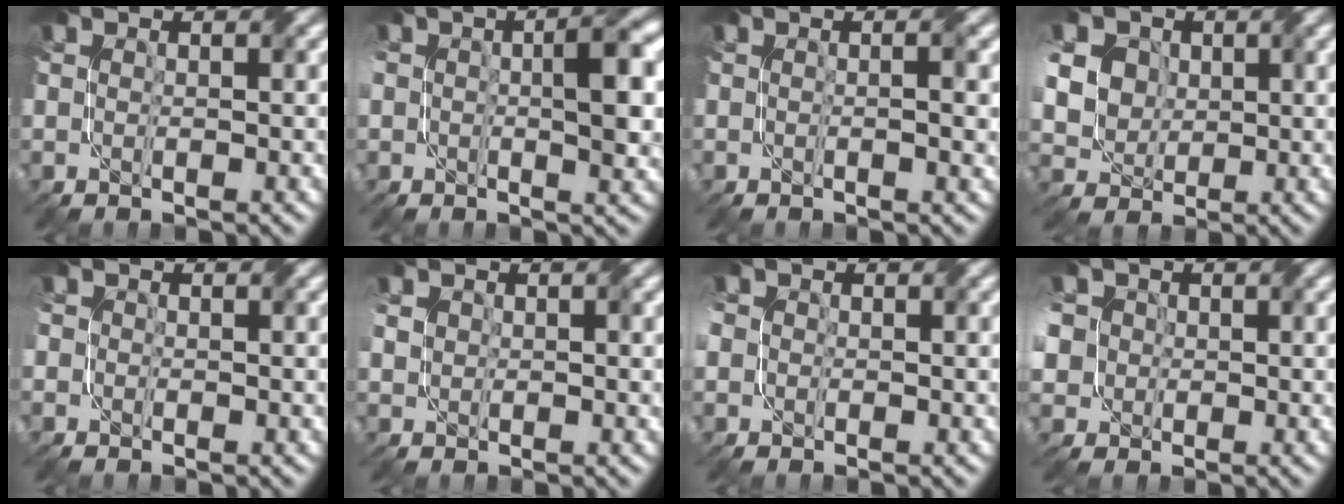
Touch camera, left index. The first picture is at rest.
{"total": 5.7, "force": [0.3, 2.3, 5.2], "torque": [-0.084, 0.009, 0.000]}
{"total": 1.8, "force": [0.2, 0.5, 1.7], "torque": [-0.018, 0.004, 0.000]}
{"total": 15.9, "force": [5.5, 13.0, 7.2], "torque": [-0.182, 0.042, 0.071]}
{"total": 1.0, "force": [-0.2, 1.0, 0.0], "torque": [-0.004, -0.002, -0.001]}
{"total": 1.6, "force": [0.8, 1.3, 0.3], "torque": [-0.009, 0.007, 0.013]}
{"total": 2.8, "force": [0.2, 2.6, 1.0], "torque": [-0.024, 0.015, -0.008]}
{"total": 7.7, "force": [1.2, 6.9, 3.3], "torque": [-0.085, 0.038, -0.021]}